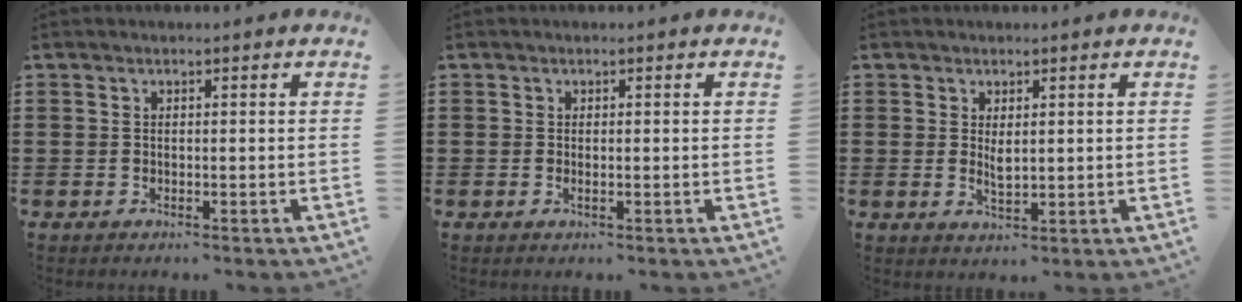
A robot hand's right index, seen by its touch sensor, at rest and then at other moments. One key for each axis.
{"total": 0.8, "fx": 0.0, "fy": 0.1, "fz": 0.8, "tx": -0.018, "ty": -0.004, "tz": 0.001}
{"total": 2.2, "fx": 0.5, "fy": 0.6, "fz": 2.1, "tx": -0.042, "ty": -0.003, "tz": 0.010}